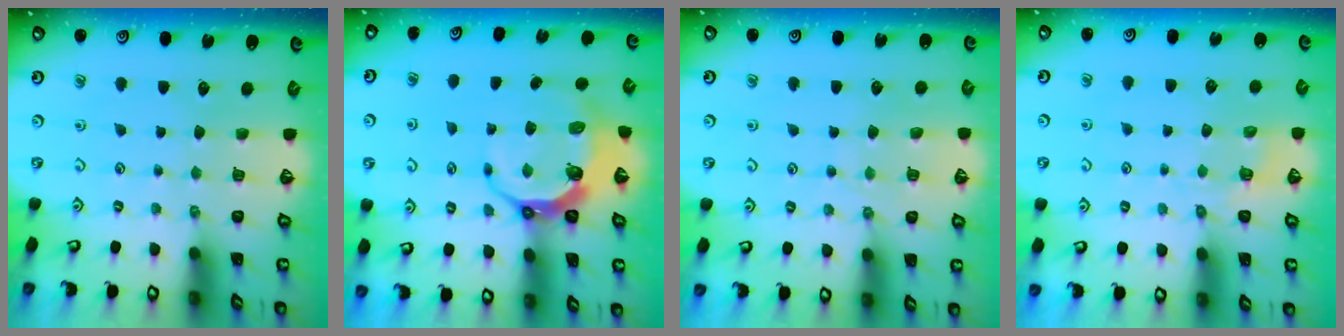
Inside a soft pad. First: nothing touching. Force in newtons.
{"total": 8.4, "press": 7.3, "slide": 4.2}
{"total": 4.8, "press": 4.7, "slide": 0.7}
{"total": 2.3, "press": 1.7, "slide": 1.6}